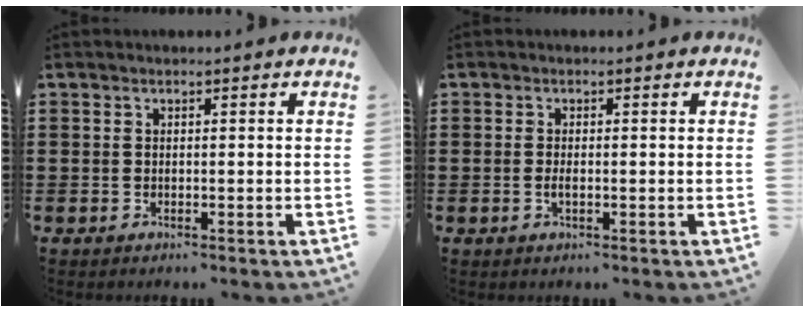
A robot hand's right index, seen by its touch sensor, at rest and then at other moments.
{"total": 0.9, "force": [-0.3, 0.2, 0.9], "torque": [-0.017, -0.005, -0.004]}